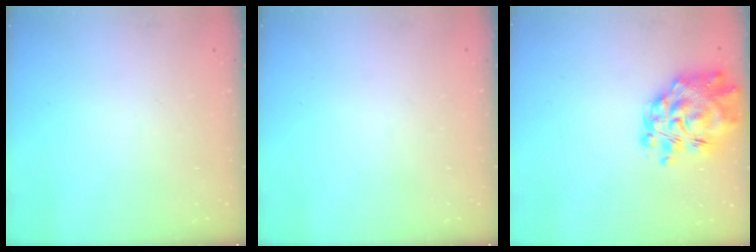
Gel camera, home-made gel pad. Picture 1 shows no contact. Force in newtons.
{"total": 0.0}
{"total": 12.2, "press": 11.6, "slide": 3.8}